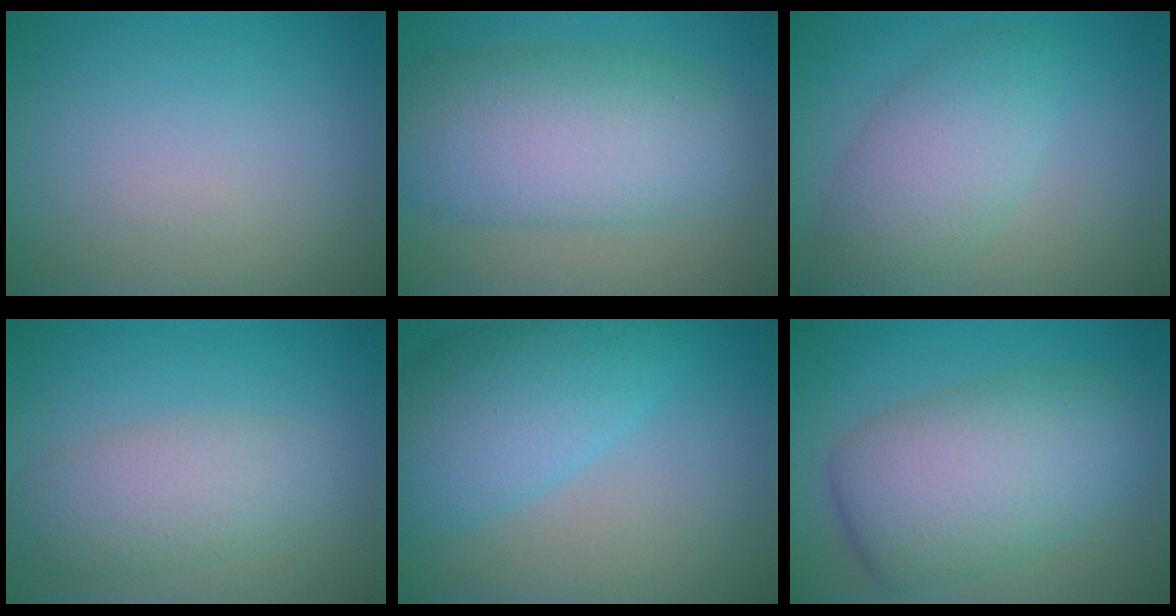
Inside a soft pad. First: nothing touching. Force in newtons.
{"total": 9.4, "press": 9.4, "slide": 0.1}
{"total": 5.1, "press": 5.1, "slide": 0.1}
{"total": 4.3, "press": 4.3, "slide": 0.1}
{"total": 7.0, "press": 7.0, "slide": 0.3}
{"total": 9.0, "press": 9.0, "slide": 0.1}